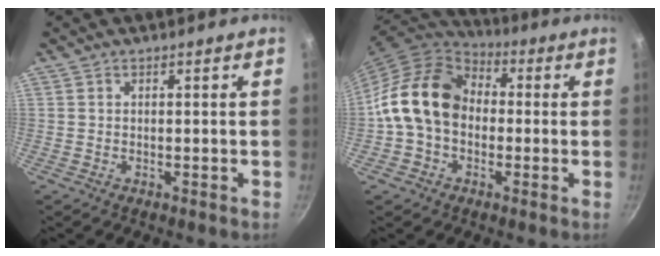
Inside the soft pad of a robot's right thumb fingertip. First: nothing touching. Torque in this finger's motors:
{"motor_torque": [1.33, 3.08, 0.88, -0.86, 0.29]}